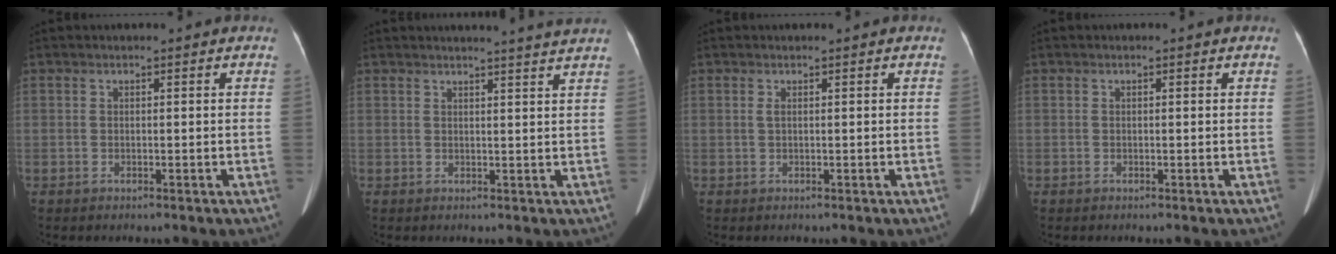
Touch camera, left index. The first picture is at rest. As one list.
[{"total": 6.3, "force": [5.9, -1.2, 1.9], "torque": [-0.022, -0.008, 0.054]}, {"total": 0.6, "force": [0.2, 0.1, 0.5], "torque": [-0.018, 0.003, 0.006]}, {"total": 0.0}]